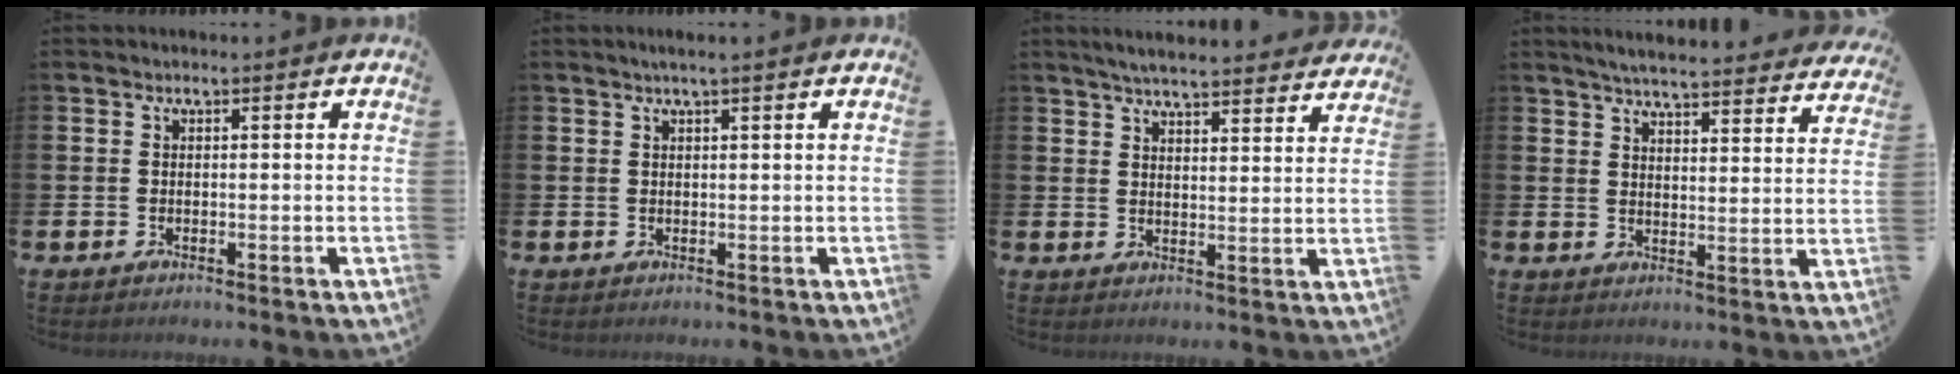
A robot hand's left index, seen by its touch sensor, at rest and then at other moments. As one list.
[{"total": 1.2, "force": [1.0, -0.1, 0.8], "torque": [-0.020, 0.005, 0.019]}, {"total": 5.4, "force": [5.3, 0.4, 1.2], "torque": [-0.026, -0.032, 0.092]}, {"total": 5.3, "force": [5.2, 0.2, 1.1], "torque": [-0.029, -0.039, 0.088]}]